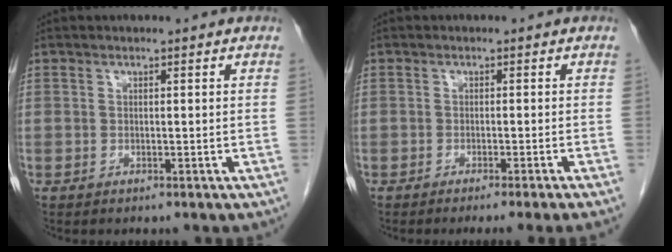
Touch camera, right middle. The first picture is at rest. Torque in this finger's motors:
{"motor_torque": [0.45, -0.43, 0.08, 0.04]}